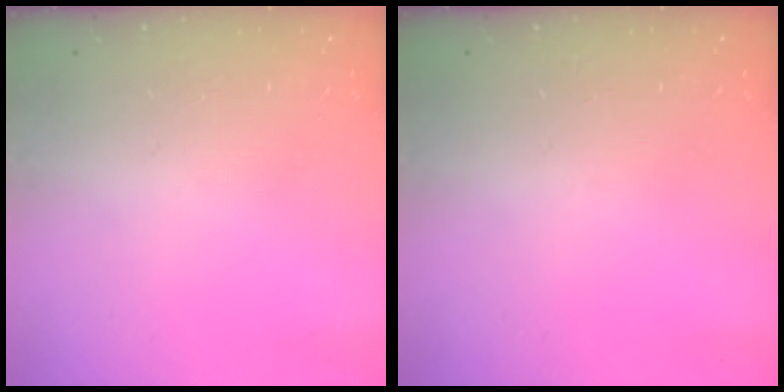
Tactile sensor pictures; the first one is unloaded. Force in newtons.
{"total": 0.0}